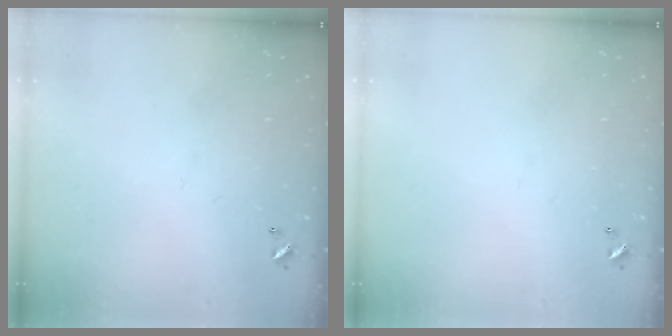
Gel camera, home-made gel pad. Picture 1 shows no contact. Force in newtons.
{"total": 0.0}